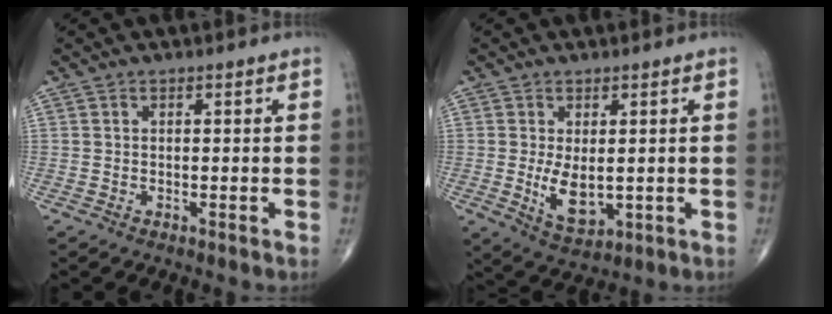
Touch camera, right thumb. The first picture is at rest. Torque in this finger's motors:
{"motor_torque": [0.18, 0.18, 0.57, -0.12, 0.18]}